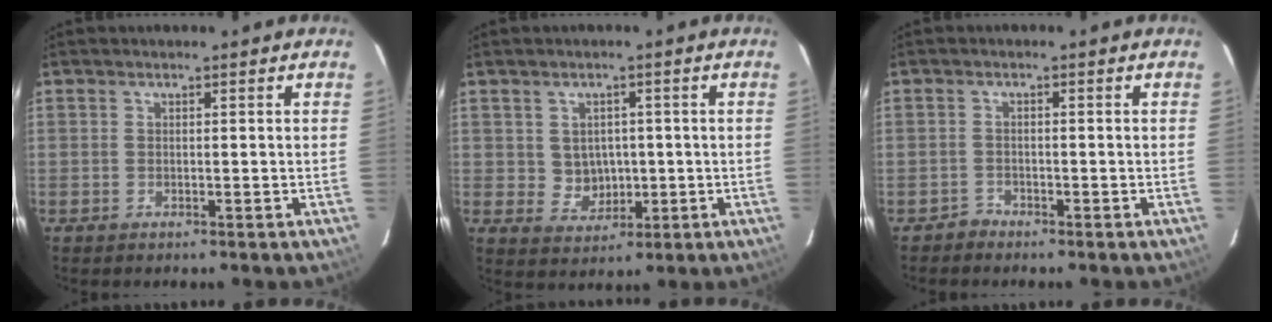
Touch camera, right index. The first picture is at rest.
{"total": 4.4, "force": [0.2, 4.2, 1.5], "torque": [-0.031, 0.009, 0.016]}
{"total": 1.5, "force": [-1.2, 0.7, -0.4], "torque": [0.007, 0.009, -0.021]}